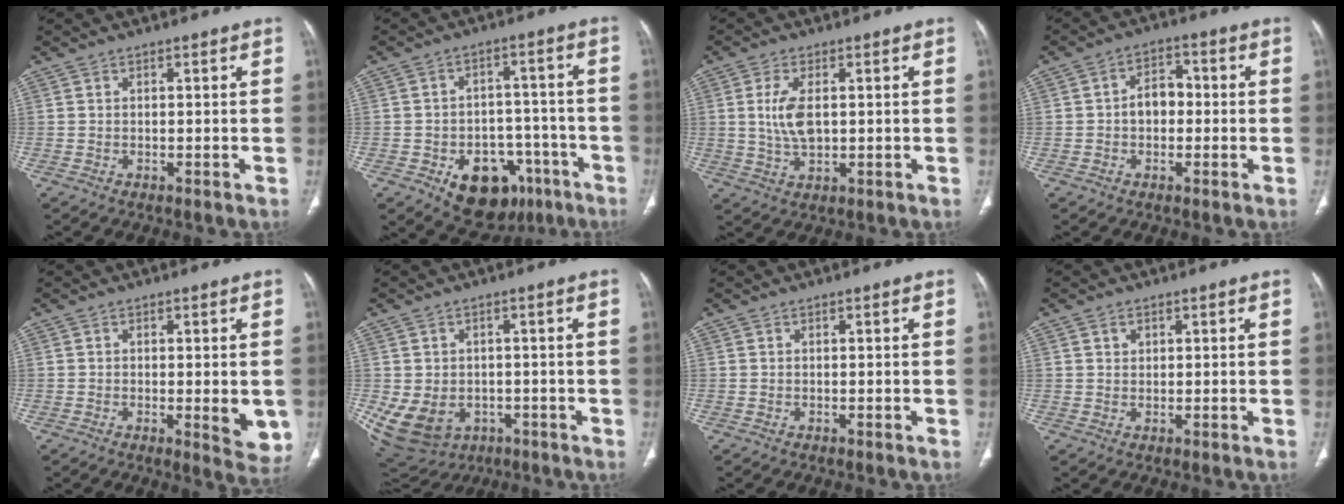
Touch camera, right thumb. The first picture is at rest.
{"total": 14.6, "force": [-7.0, 10.0, 8.0], "torque": [-0.070, 0.043, -0.090]}
{"total": 6.4, "force": [0.9, 3.2, 5.5], "torque": [-0.118, -0.004, 0.020]}
{"total": 5.4, "force": [-0.5, 3.9, 3.7], "torque": [-0.043, 0.022, -0.017]}
{"total": 6.1, "force": [-0.9, 2.3, 5.6], "torque": [-0.059, -0.013, -0.009]}
{"total": 13.4, "force": [-3.6, 11.0, 6.8], "torque": [-0.147, 0.008, -0.033]}
{"total": 0.0}
{"total": 1.7, "force": [0.8, 1.2, 0.7], "torque": [-0.006, -0.004, 0.014]}